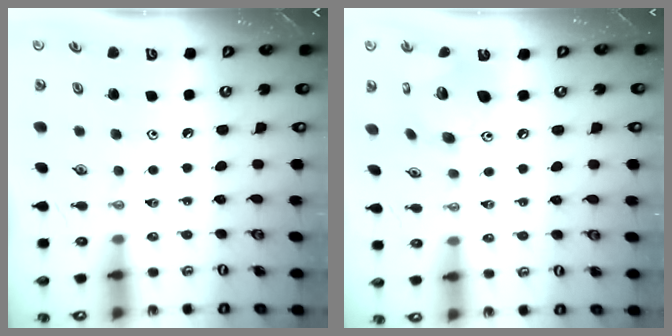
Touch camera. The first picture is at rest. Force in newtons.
{"total": 14.8, "press": 14.7, "slide": 1.5}